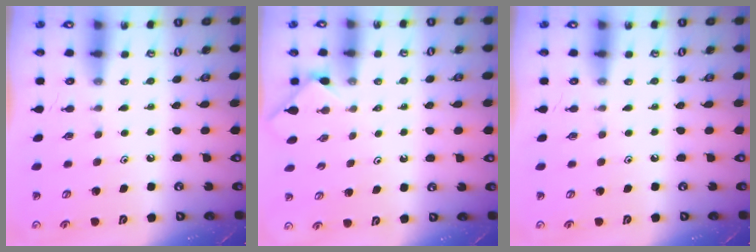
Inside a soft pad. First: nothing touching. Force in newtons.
{"total": 0.0}
{"total": 0.0}